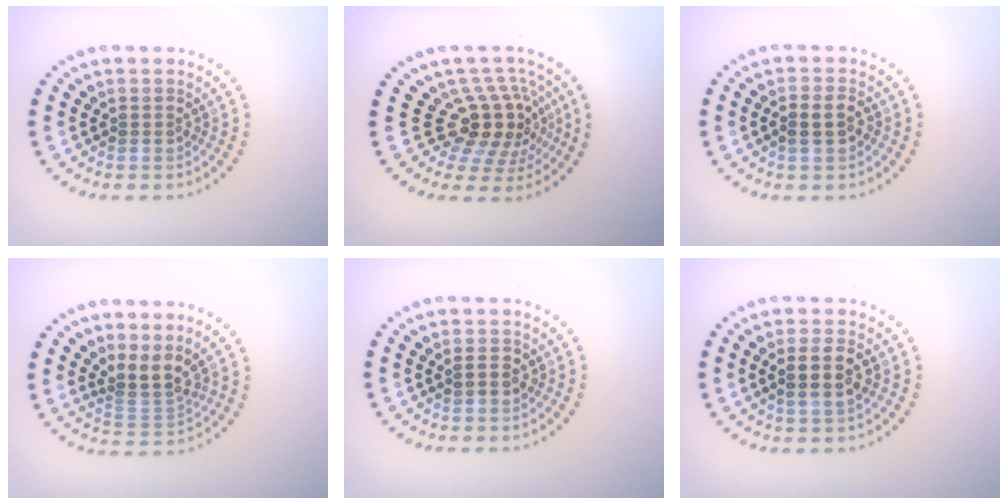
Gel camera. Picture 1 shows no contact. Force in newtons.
{"total": 4.6, "press": 3.6, "slide": 3.0}
{"total": 2.3, "press": 2.2, "slide": 0.5}
{"total": 3.0, "press": 2.1, "slide": 2.1}
{"total": 0.9, "press": 0.9, "slide": 0.2}
{"total": 3.1, "press": 3.0, "slide": 0.8}